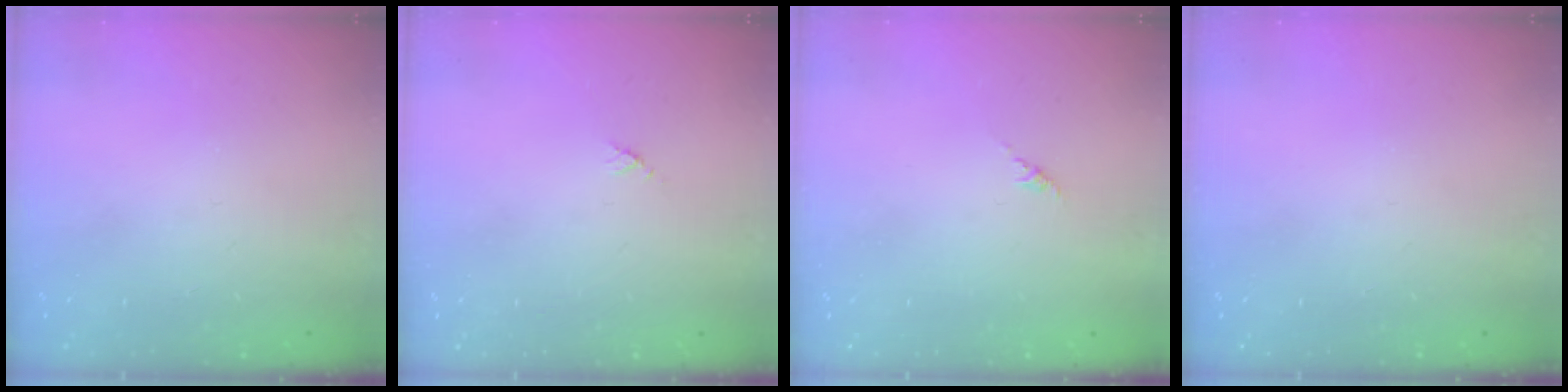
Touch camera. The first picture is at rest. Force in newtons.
{"total": 2.9, "press": 2.9, "slide": 0.3}
{"total": 0.0}
{"total": 0.0}